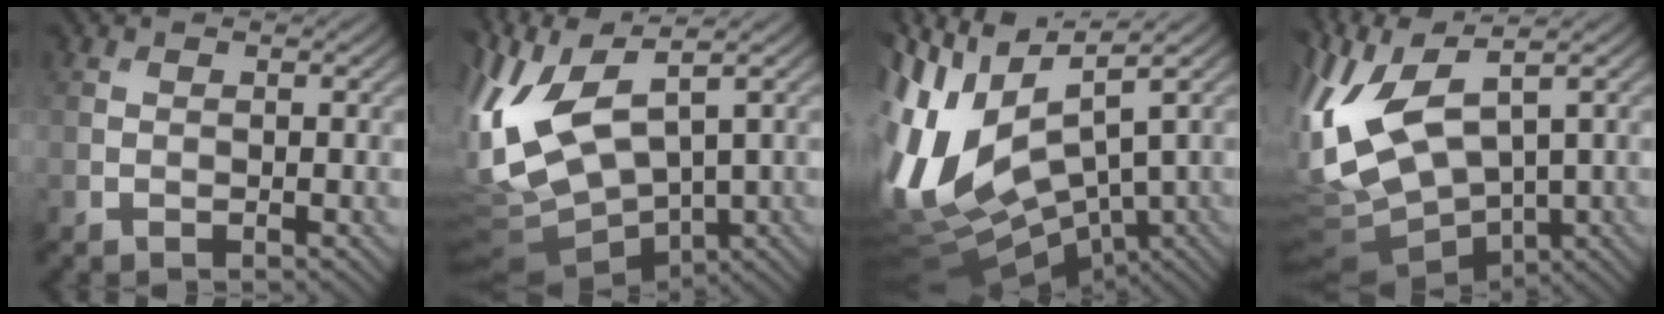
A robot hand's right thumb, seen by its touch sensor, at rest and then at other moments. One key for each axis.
{"total": 13.6, "fx": 3.1, "fy": 6.0, "fz": 11.8, "tx": -0.294, "ty": -0.001, "tz": 0.075}
{"total": 16.4, "fx": -0.1, "fy": 7.7, "fz": 14.5, "tx": -0.347, "ty": -0.014, "tz": 0.021}
{"total": 13.9, "fx": 2.9, "fy": 6.3, "fz": 12.0, "tx": -0.299, "ty": -0.003, "tz": 0.072}